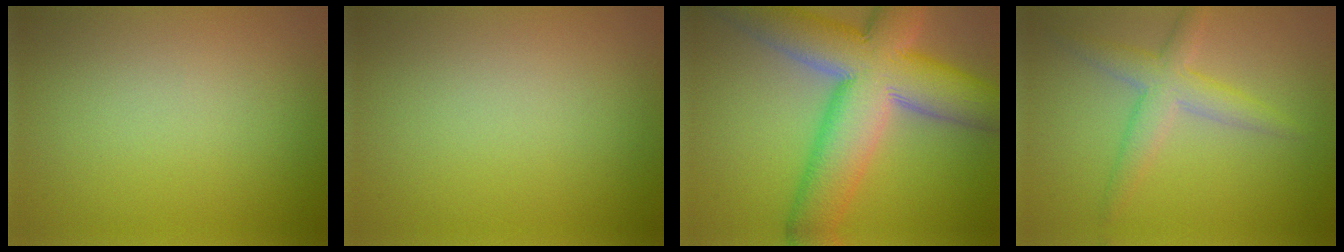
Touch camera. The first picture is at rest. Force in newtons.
{"total": 0.0}
{"total": 13.9, "press": 13.8, "slide": 1.1}
{"total": 3.5, "press": 3.5, "slide": 0.1}